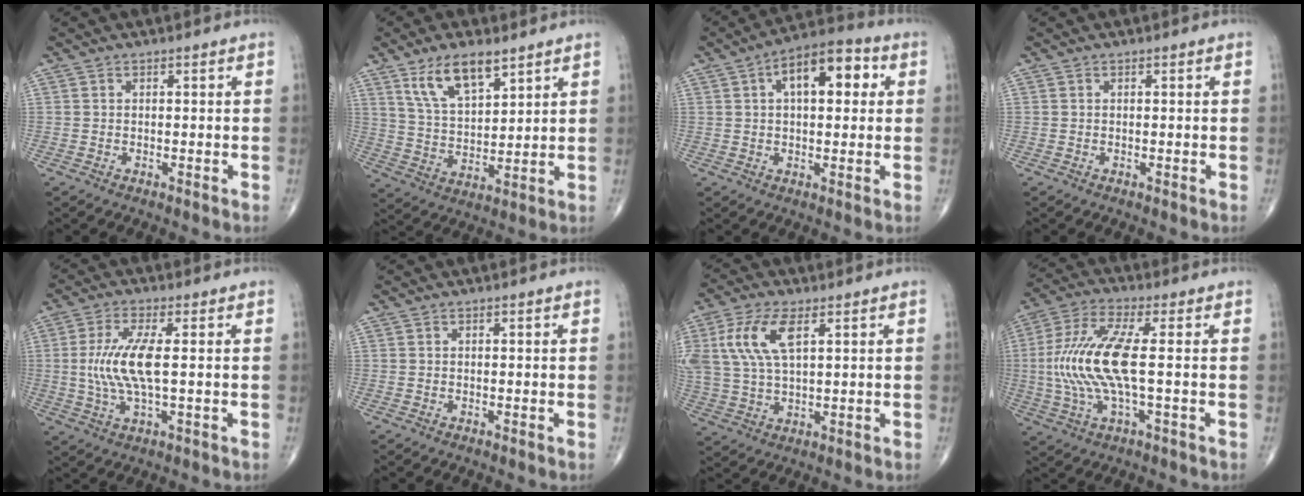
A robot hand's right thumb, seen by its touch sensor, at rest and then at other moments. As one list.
[{"total": 10.9, "force": [6.8, 4.4, 7.3], "torque": [-0.121, -0.034, 0.137]}, {"total": 11.9, "force": [3.3, 5.9, 9.9], "torque": [-0.129, 0.024, 0.042]}, {"total": 0.0}, {"total": 9.0, "force": [0.5, 2.4, 8.7], "torque": [-0.204, -0.003, 0.009]}, {"total": 0.0}, {"total": 11.1, "force": [3.9, 4.9, 9.2], "torque": [-0.214, 0.003, 0.081]}, {"total": 13.7, "force": [-0.1, 3.6, 13.2], "torque": [-0.315, 0.015, -0.003]}]